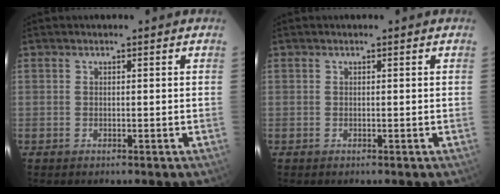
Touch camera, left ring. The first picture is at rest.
{"total": 0.0}